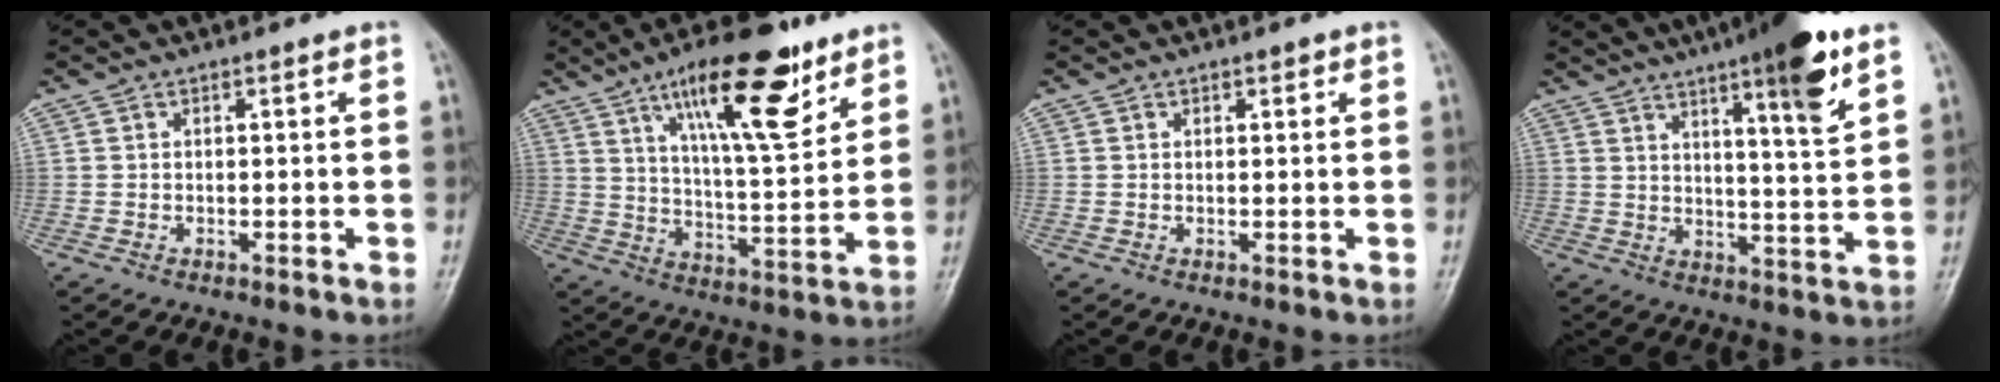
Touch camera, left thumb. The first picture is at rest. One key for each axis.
{"total": 17.7, "fx": 10.3, "fy": 5.4, "fz": 13.3, "tx": -0.185, "ty": -0.051, "tz": 0.171}
{"total": 0.9, "fx": 0.6, "fy": 0.5, "fz": 0.5, "tx": 0.002, "ty": -0.002, "tz": 0.005}
{"total": 13.2, "fx": 7.8, "fy": 1.7, "fz": 10.5, "tx": -0.146, "ty": -0.040, "tz": 0.113}